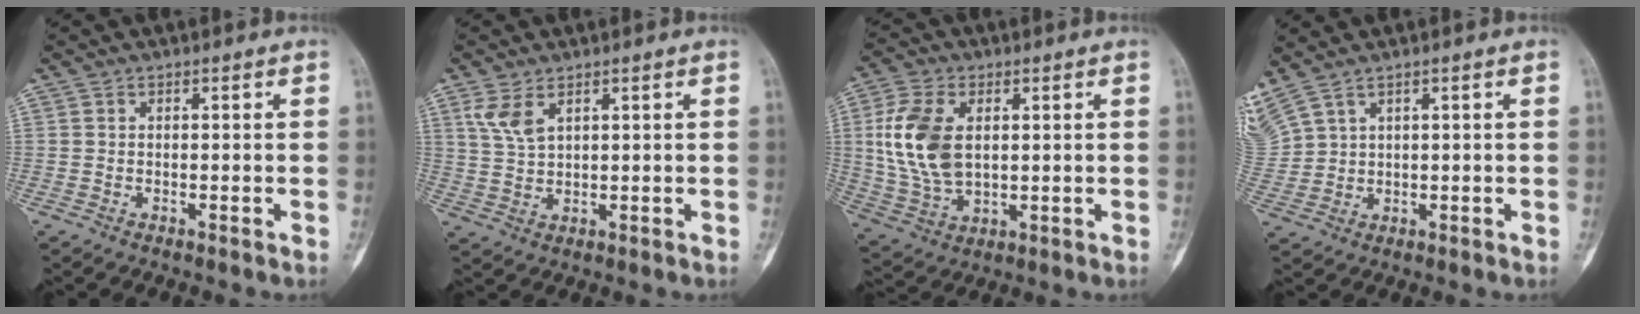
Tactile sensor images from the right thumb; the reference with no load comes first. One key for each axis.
{"total": 4.7, "fx": 2.4, "fy": 2.5, "fz": 3.3, "tx": -0.064, "ty": -0.004, "tz": 0.057}
{"total": 13.7, "fx": 2.3, "fy": 8.4, "fz": 10.6, "tx": -0.215, "ty": -0.004, "tz": 0.050}
{"total": 7.3, "fx": 5.1, "fy": 3.2, "fz": 4.1, "tx": -0.114, "ty": -0.007, "tz": 0.126}